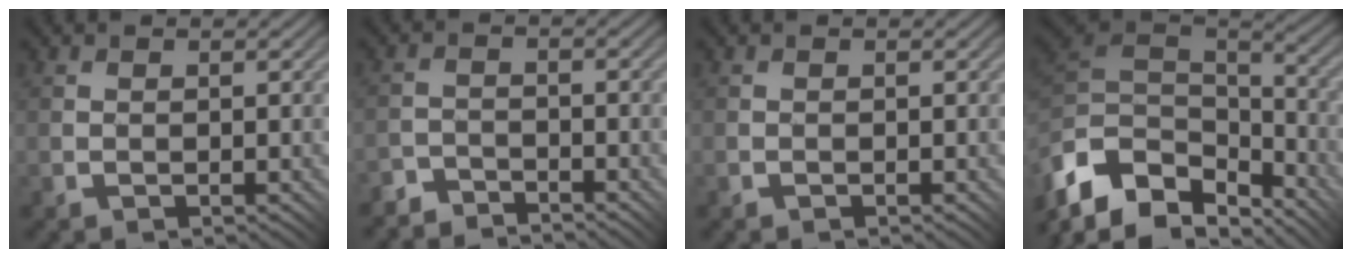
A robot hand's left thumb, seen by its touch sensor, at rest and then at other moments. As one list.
[{"total": 3.1, "force": [-3.1, 0.2, -0.3], "torque": [0.015, 0.012, -0.068]}, {"total": 0.0}, {"total": 12.2, "force": [-7.3, 6.9, 6.9], "torque": [-0.205, -0.004, -0.123]}]